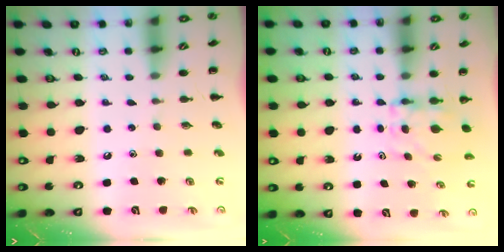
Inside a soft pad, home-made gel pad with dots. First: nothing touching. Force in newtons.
{"total": 6.3, "press": 6.3, "slide": 0.7}